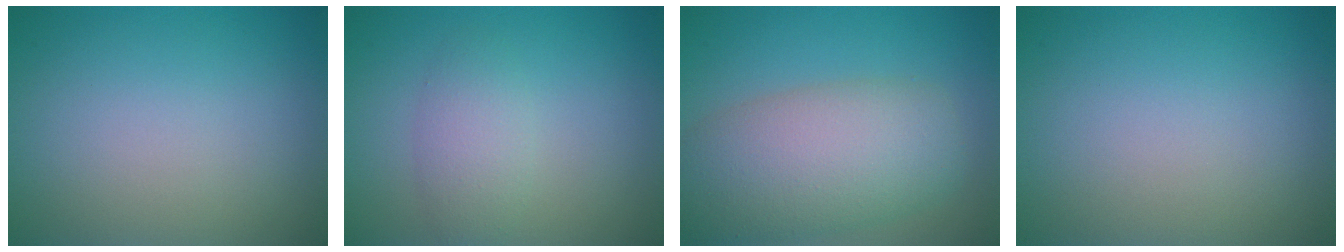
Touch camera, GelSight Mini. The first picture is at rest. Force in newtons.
{"total": 2.6, "press": 2.6, "slide": 0.1}
{"total": 8.2, "press": 8.2, "slide": 0.5}
{"total": 0.0}